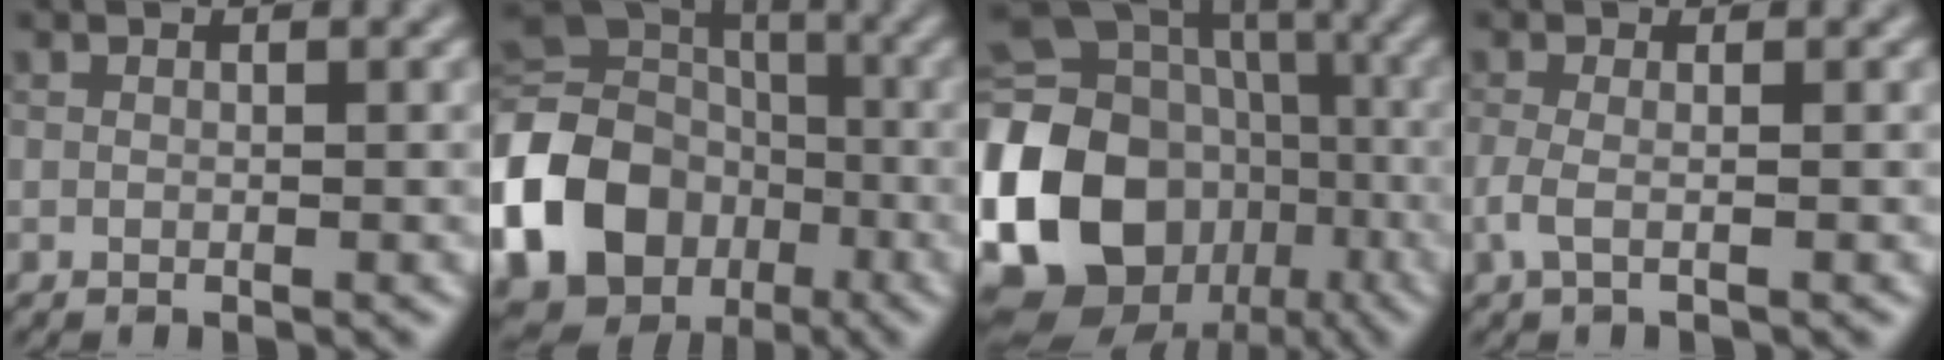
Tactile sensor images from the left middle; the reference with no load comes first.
{"total": 19.0, "force": [-6.4, 15.7, 8.5], "torque": [-0.205, -0.020, -0.142]}
{"total": 21.6, "force": [-5.6, 18.2, 10.2], "torque": [-0.233, -0.020, -0.119]}
{"total": 1.6, "force": [-0.3, 0.5, 1.5], "torque": [-0.035, -0.002, -0.012]}